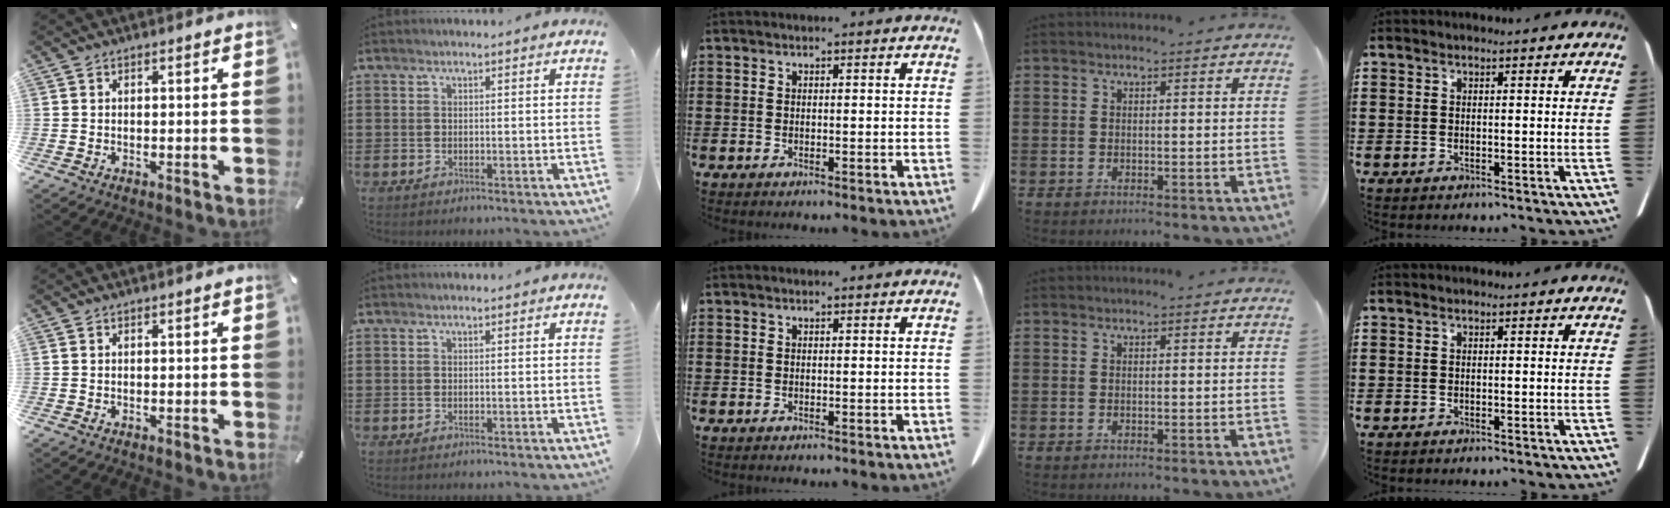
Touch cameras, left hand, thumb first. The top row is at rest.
{}